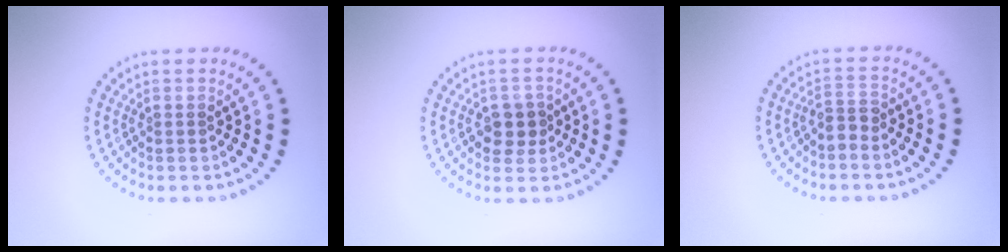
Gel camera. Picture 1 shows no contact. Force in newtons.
{"total": 2.5, "press": 2.4, "slide": 0.8}
{"total": 1.8, "press": 1.4, "slide": 1.2}